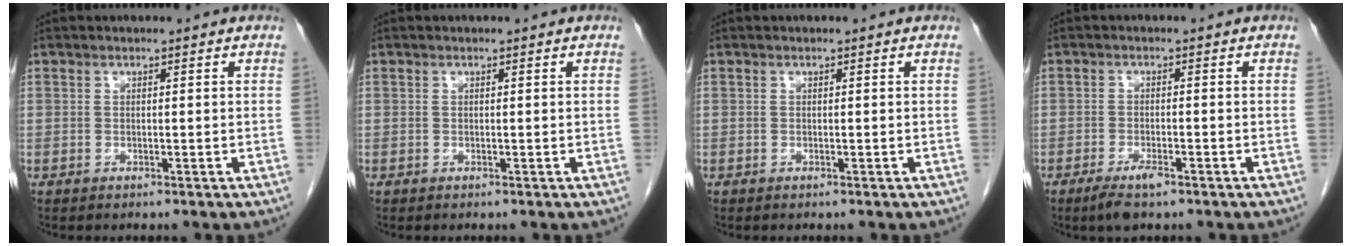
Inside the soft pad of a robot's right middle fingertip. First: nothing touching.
{"total": 0.0}
{"total": 0.0}
{"total": 3.6, "force": [-2.3, 0.8, 2.6], "torque": [-0.053, -0.004, -0.040]}